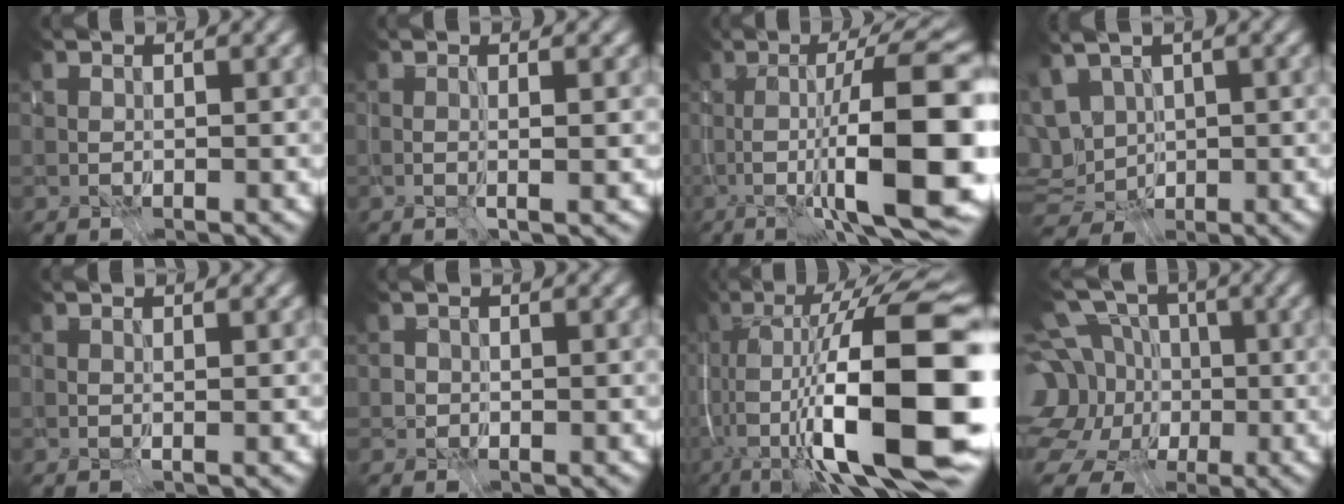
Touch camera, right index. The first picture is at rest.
{"total": 1.4, "force": [-0.4, -1.1, 0.8], "torque": [0.015, -0.014, -0.004]}
{"total": 11.5, "force": [-3.6, -0.6, 10.9], "torque": [-0.138, -0.010, -0.050]}
{"total": 4.8, "force": [-0.2, 3.2, 3.6], "torque": [-0.058, -0.003, 0.001]}
{"total": 1.4, "force": [0.0, -1.2, -0.6], "torque": [0.021, -0.012, 0.004]}
{"total": 0.7, "force": [-0.3, -0.3, -0.6], "torque": [0.016, -0.003, -0.005]}
{"total": 14.5, "force": [-4.9, 0.2, 13.7], "torque": [-0.183, 0.020, -0.077]}
{"total": 12.9, "force": [-1.7, 10.9, 6.6], "torque": [-0.166, 0.007, -0.042]}